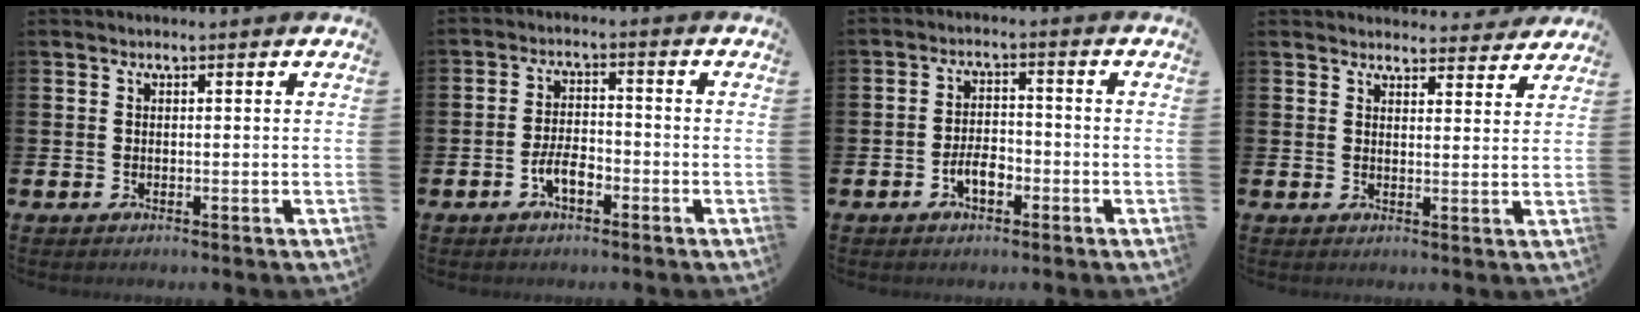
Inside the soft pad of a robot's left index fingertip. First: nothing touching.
{"total": 3.5, "force": [-1.8, 1.5, 2.7], "torque": [-0.050, 0.009, -0.033]}
{"total": 3.5, "force": [-1.6, 1.7, 2.6], "torque": [-0.048, 0.009, -0.030]}
{"total": 3.6, "force": [3.6, 0.6, -0.1], "torque": [0.008, -0.026, 0.063]}